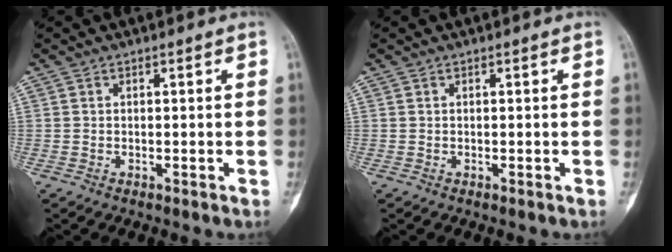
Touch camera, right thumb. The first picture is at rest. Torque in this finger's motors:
{"motor_torque": [0.06, 0.06, 0.05, -0.04, 0.01]}